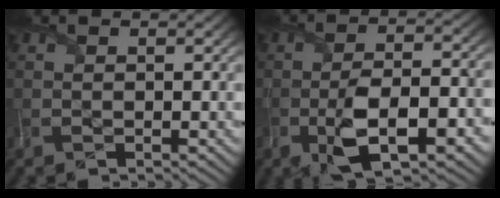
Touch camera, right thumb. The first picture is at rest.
{"total": 10.0, "force": [-3.6, 3.9, 8.5], "torque": [-0.160, -0.009, -0.064]}